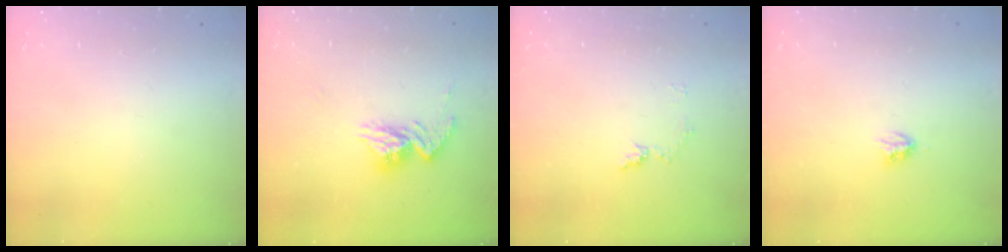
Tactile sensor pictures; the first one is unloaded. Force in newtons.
{"total": 11.5, "press": 11.4, "slide": 0.8}
{"total": 6.4, "press": 6.4, "slide": 0.7}
{"total": 2.9, "press": 2.9, "slide": 0.5}